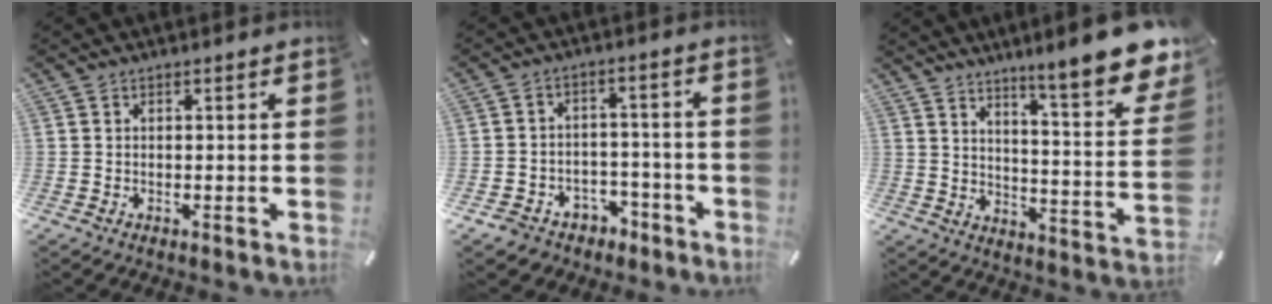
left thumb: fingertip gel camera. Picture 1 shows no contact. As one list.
[{"total": 5.3, "force": [-2.8, 4.5, 0.9], "torque": [-0.014, 0.020, -0.048]}, {"total": 14.3, "force": [10.7, 3.1, 9.0], "torque": [-0.130, -0.099, 0.175]}]